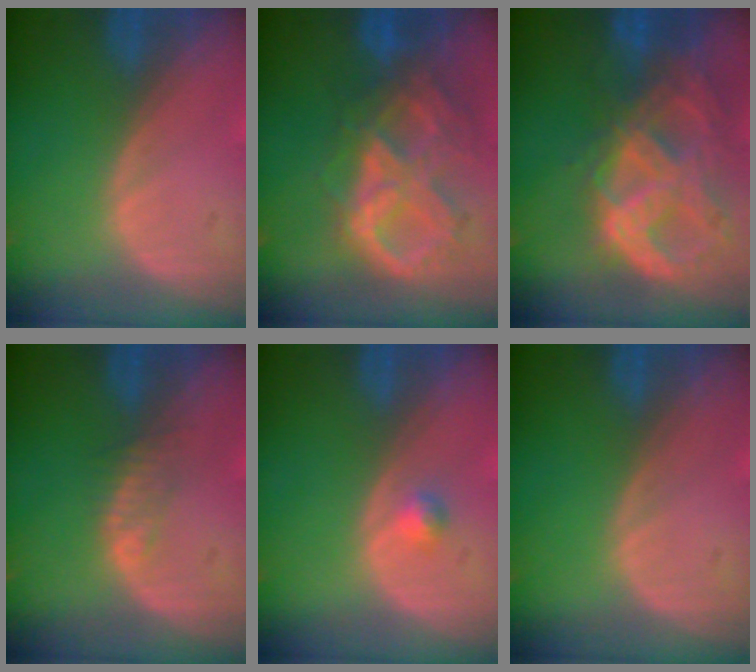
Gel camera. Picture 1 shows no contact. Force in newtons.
{"total": 10.5, "press": 8.9, "slide": 5.5}
{"total": 11.3, "press": 9.6, "slide": 6.0}
{"total": 1.8, "press": 1.8, "slide": 0.1}
{"total": 1.5, "press": 1.3, "slide": 0.8}
{"total": 0.0}